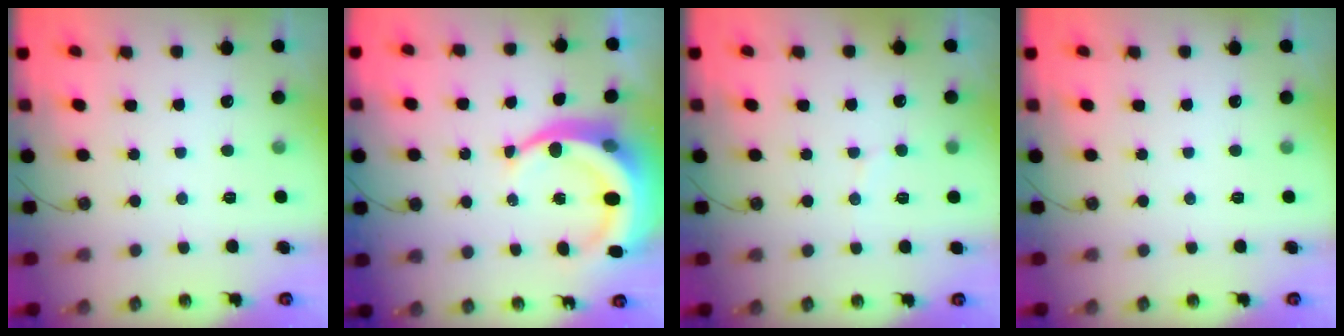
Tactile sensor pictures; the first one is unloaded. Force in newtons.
{"total": 10.8, "press": 10.7, "slide": 1.4}
{"total": 4.8, "press": 4.7, "slide": 0.7}
{"total": 0.0}